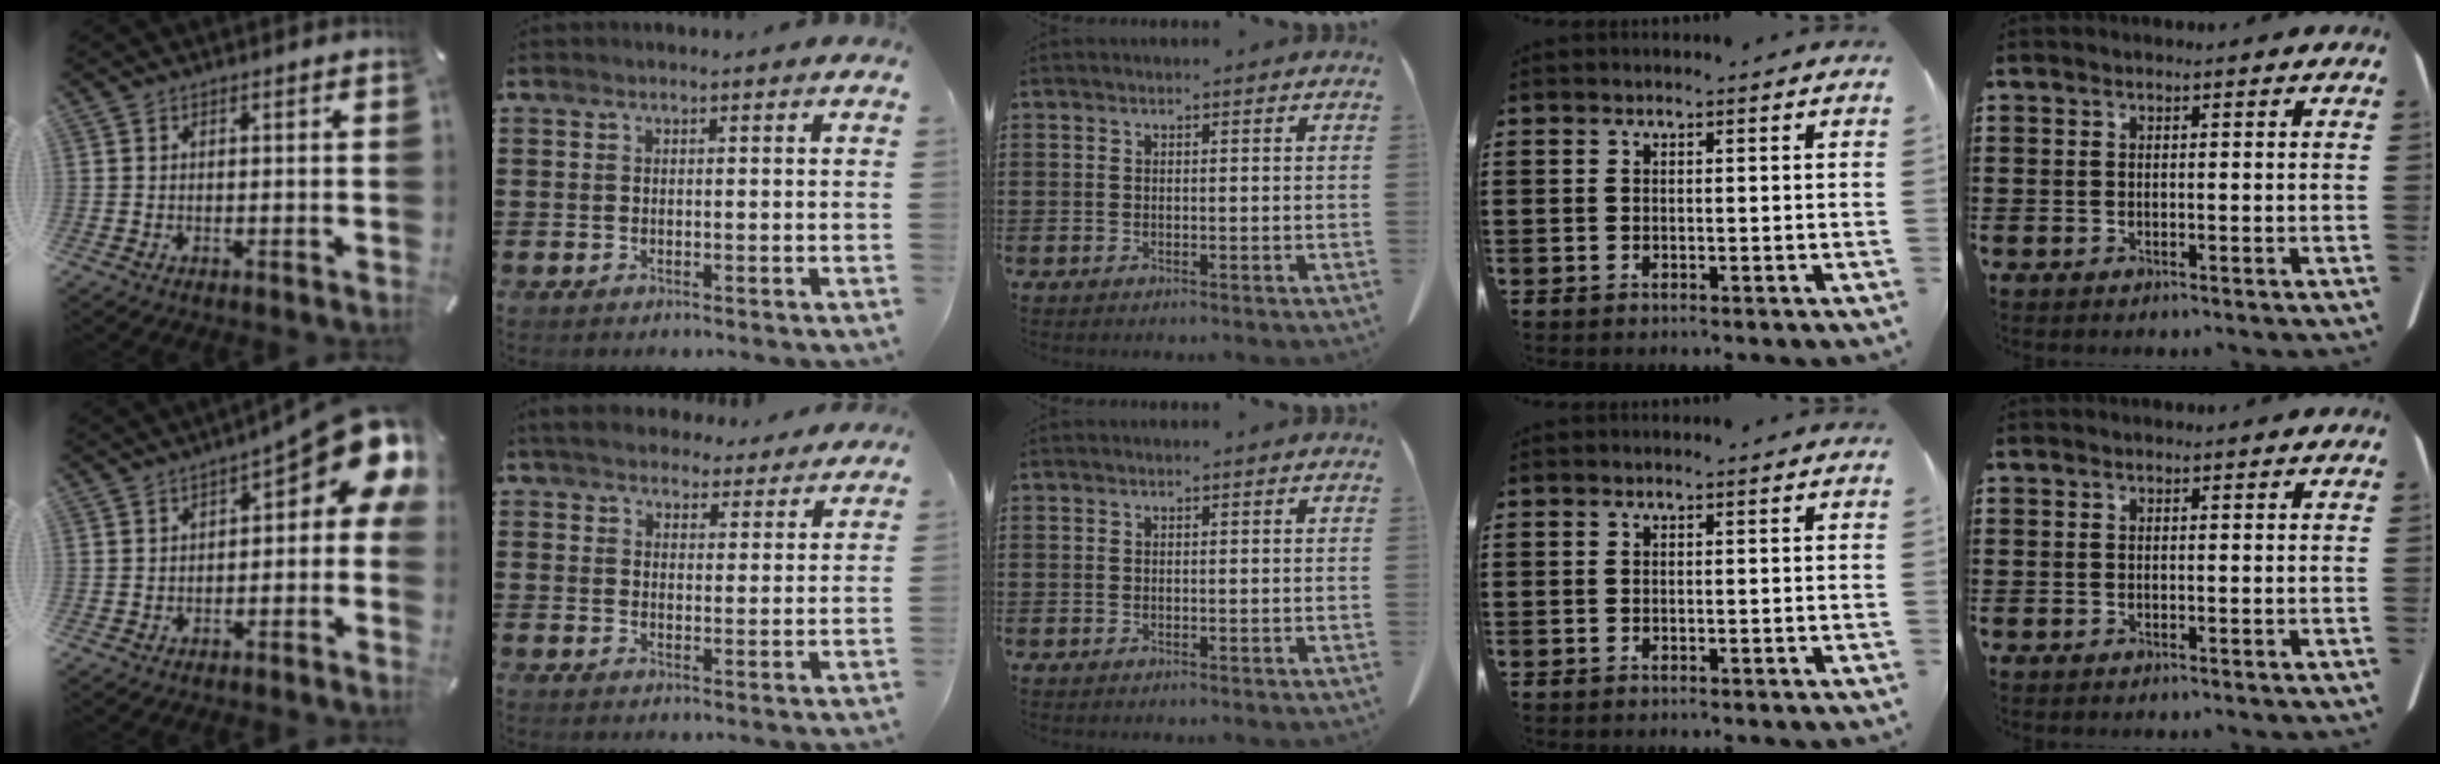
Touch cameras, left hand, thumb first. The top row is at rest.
{"thumb": {"total": 12.1, "force": [4.5, 4.7, 10.2], "torque": [-0.124, -0.036, 0.072]}, "index": {"total": 4.6, "force": [4.5, 0.9, 0.6], "torque": [-0.033, -0.020, 0.081]}}